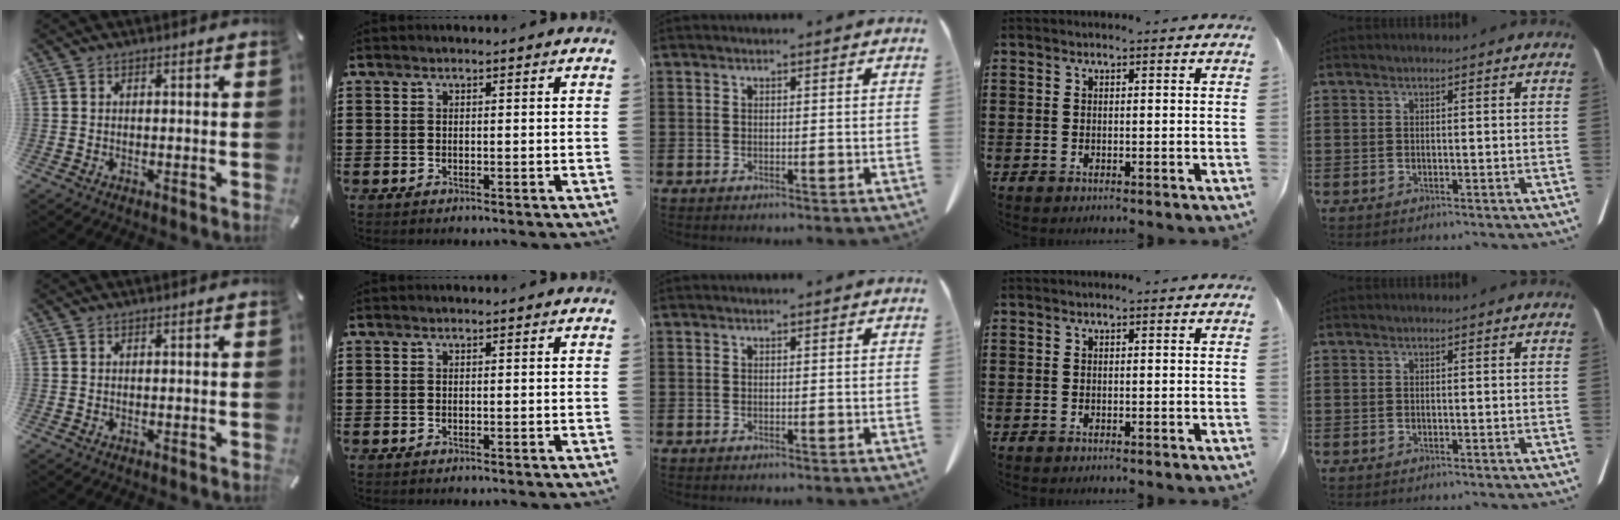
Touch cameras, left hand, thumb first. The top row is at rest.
{}